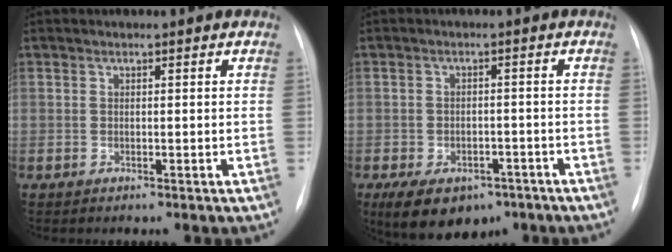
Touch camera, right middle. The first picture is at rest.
{"total": 9.9, "force": [-6.4, 5.6, 4.9], "torque": [-0.083, 0.006, -0.092]}